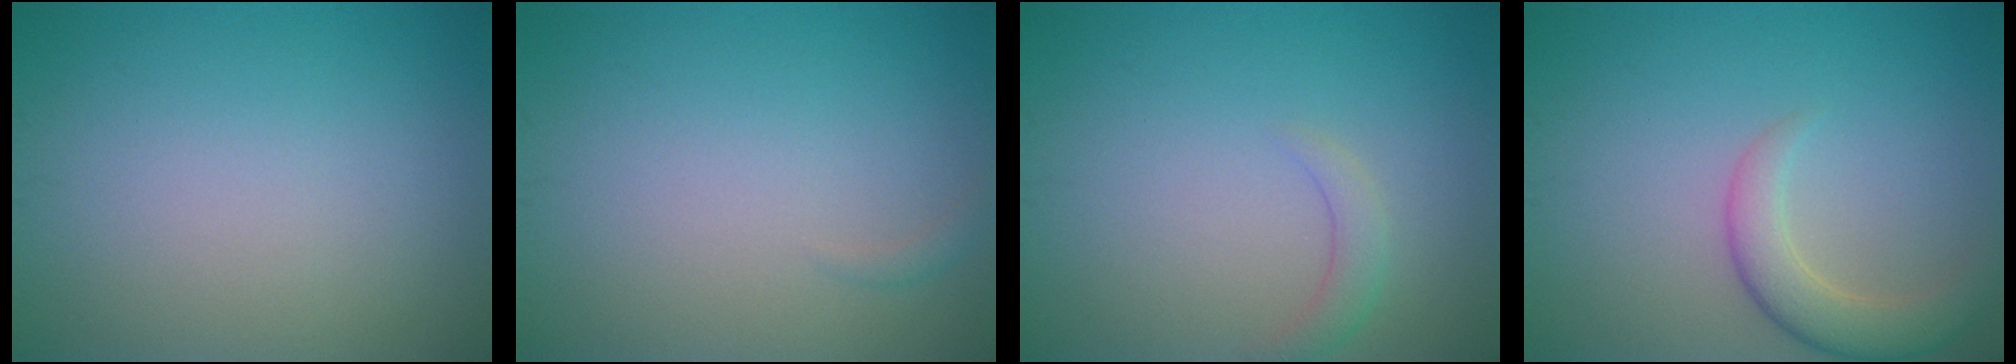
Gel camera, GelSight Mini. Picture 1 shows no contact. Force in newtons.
{"total": 0.5, "press": 0.5, "slide": 0.0}
{"total": 1.5, "press": 1.5, "slide": 0.2}
{"total": 3.4, "press": 3.4, "slide": 0.3}